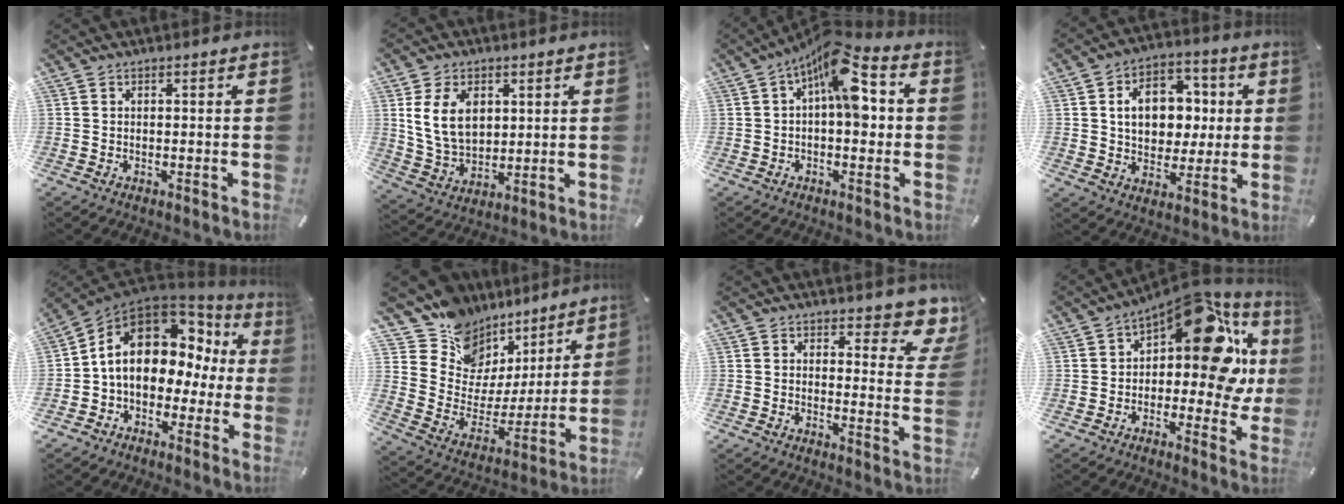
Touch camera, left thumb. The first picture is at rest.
{"total": 10.8, "force": [3.2, 7.9, 6.6], "torque": [-0.145, -0.005, 0.055]}
{"total": 12.5, "force": [2.3, 5.8, 10.9], "torque": [-0.156, -0.012, 0.039]}
{"total": 12.5, "force": [1.6, 10.0, 7.3], "torque": [-0.107, 0.012, 0.035]}
{"total": 13.3, "force": [2.2, 10.1, 8.3], "torque": [-0.146, -0.006, 0.039]}
{"total": 13.6, "force": [10.3, 9.0, -0.3], "torque": [-0.012, -0.120, 0.193]}
{"total": 7.2, "force": [5.4, 3.4, 3.4], "torque": [-0.026, -0.046, 0.091]}
{"total": 19.9, "force": [6.9, 10.1, 15.7], "torque": [-0.201, -0.050, 0.112]}